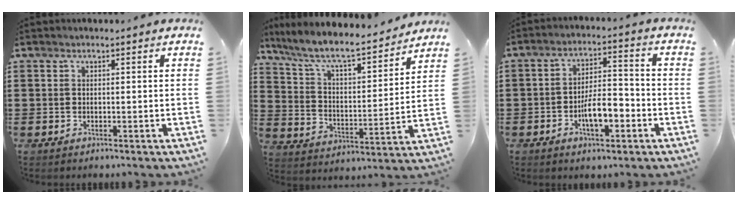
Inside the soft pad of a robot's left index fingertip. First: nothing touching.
{"total": 7.9, "force": [7.0, 0.9, 3.6], "torque": [-0.100, -0.047, 0.115]}
{"total": 6.5, "force": [-2.8, 2.5, 5.3], "torque": [-0.103, 0.007, -0.056]}